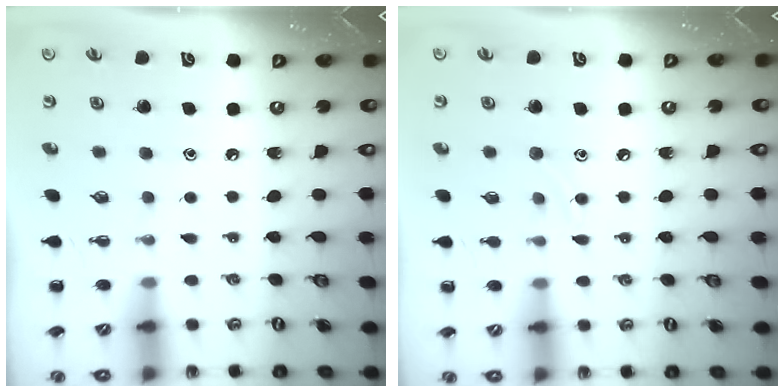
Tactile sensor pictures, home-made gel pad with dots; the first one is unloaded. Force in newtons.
{"total": 7.3, "press": 7.0, "slide": 1.9}